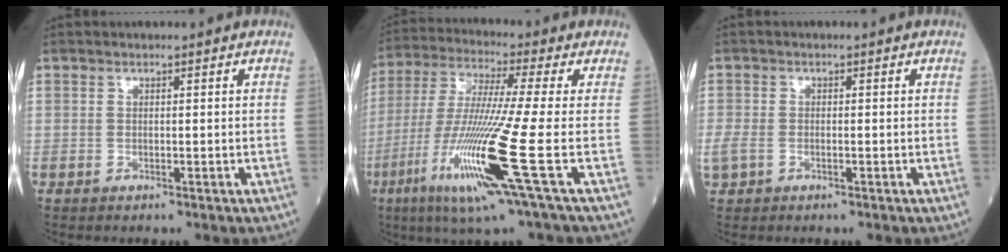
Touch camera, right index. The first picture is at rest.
{"total": 16.1, "force": [-5.7, -1.6, 15.0], "torque": [-0.318, -0.034, -0.114]}
{"total": 3.7, "force": [-1.3, 2.5, 2.4], "torque": [-0.073, 0.001, -0.021]}